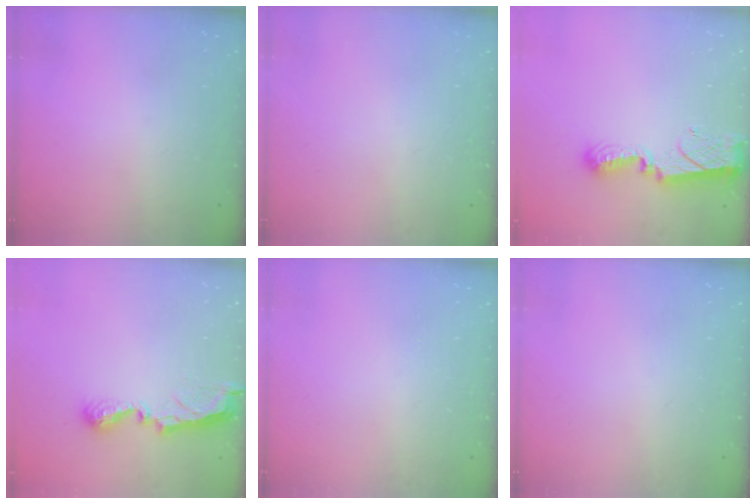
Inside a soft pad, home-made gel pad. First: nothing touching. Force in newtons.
{"total": 0.0}
{"total": 9.4, "press": 9.4, "slide": 0.8}
{"total": 7.7, "press": 7.6, "slide": 0.7}
{"total": 0.0}
{"total": 0.0}